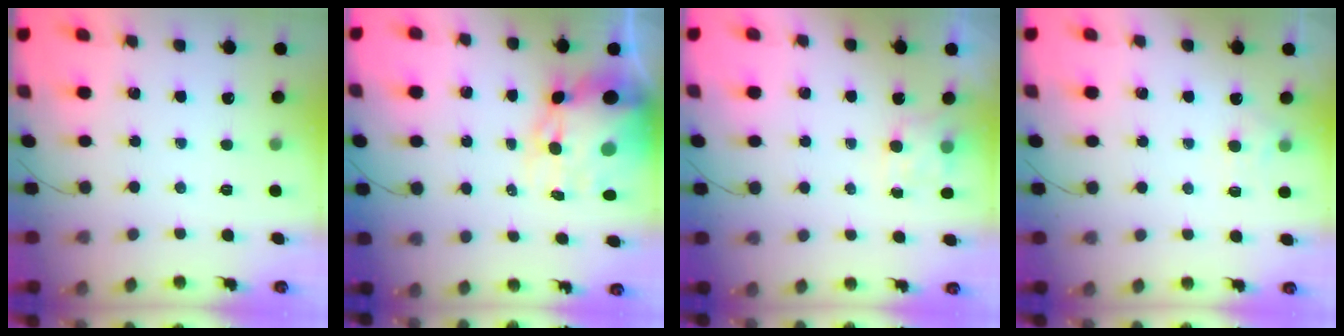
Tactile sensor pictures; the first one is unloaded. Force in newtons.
{"total": 12.9, "press": 12.5, "slide": 3.2}
{"total": 4.2, "press": 4.1, "slide": 0.9}
{"total": 3.9, "press": 3.6, "slide": 1.5}